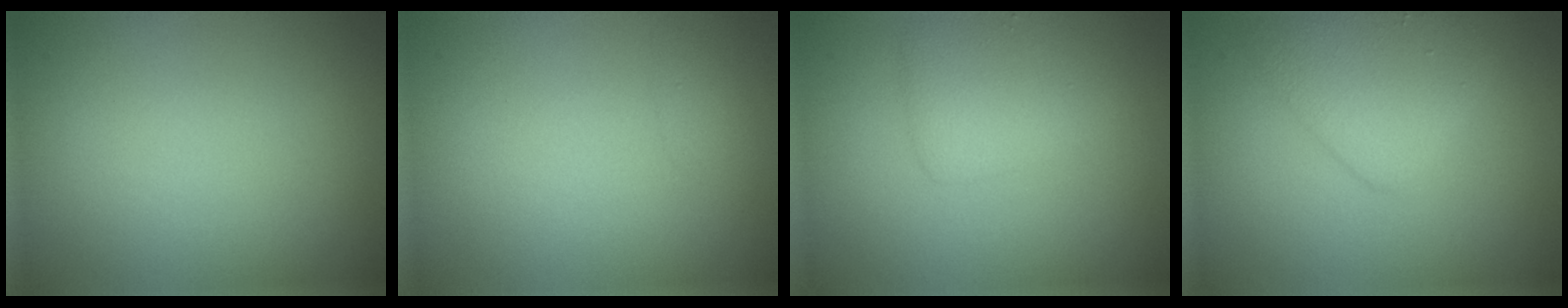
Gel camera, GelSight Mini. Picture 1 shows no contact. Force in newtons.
{"total": 0.6, "press": 0.6, "slide": 0.1}
{"total": 2.8, "press": 2.8, "slide": 0.1}
{"total": 3.4, "press": 3.4, "slide": 0.1}